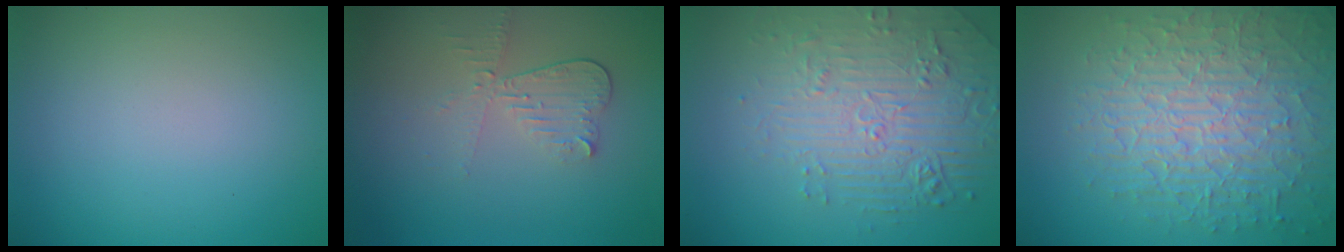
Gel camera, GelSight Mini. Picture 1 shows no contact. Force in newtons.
{"total": 3.0, "press": 2.6, "slide": 1.4}
{"total": 4.4, "press": 4.1, "slide": 1.7}
{"total": 9.1, "press": 6.3, "slide": 6.6}